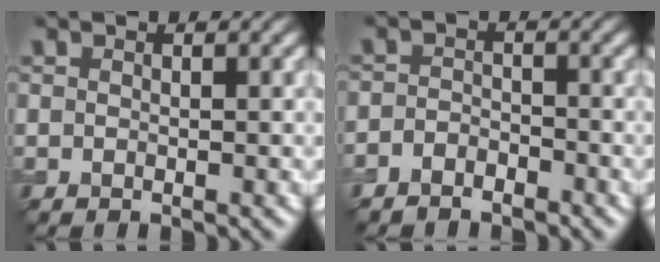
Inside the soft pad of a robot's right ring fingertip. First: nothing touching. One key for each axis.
{"total": 1.8, "fx": -1.7, "fy": 0.7, "fz": 0.1, "tx": 0.000, "ty": 0.000, "tz": -0.040}